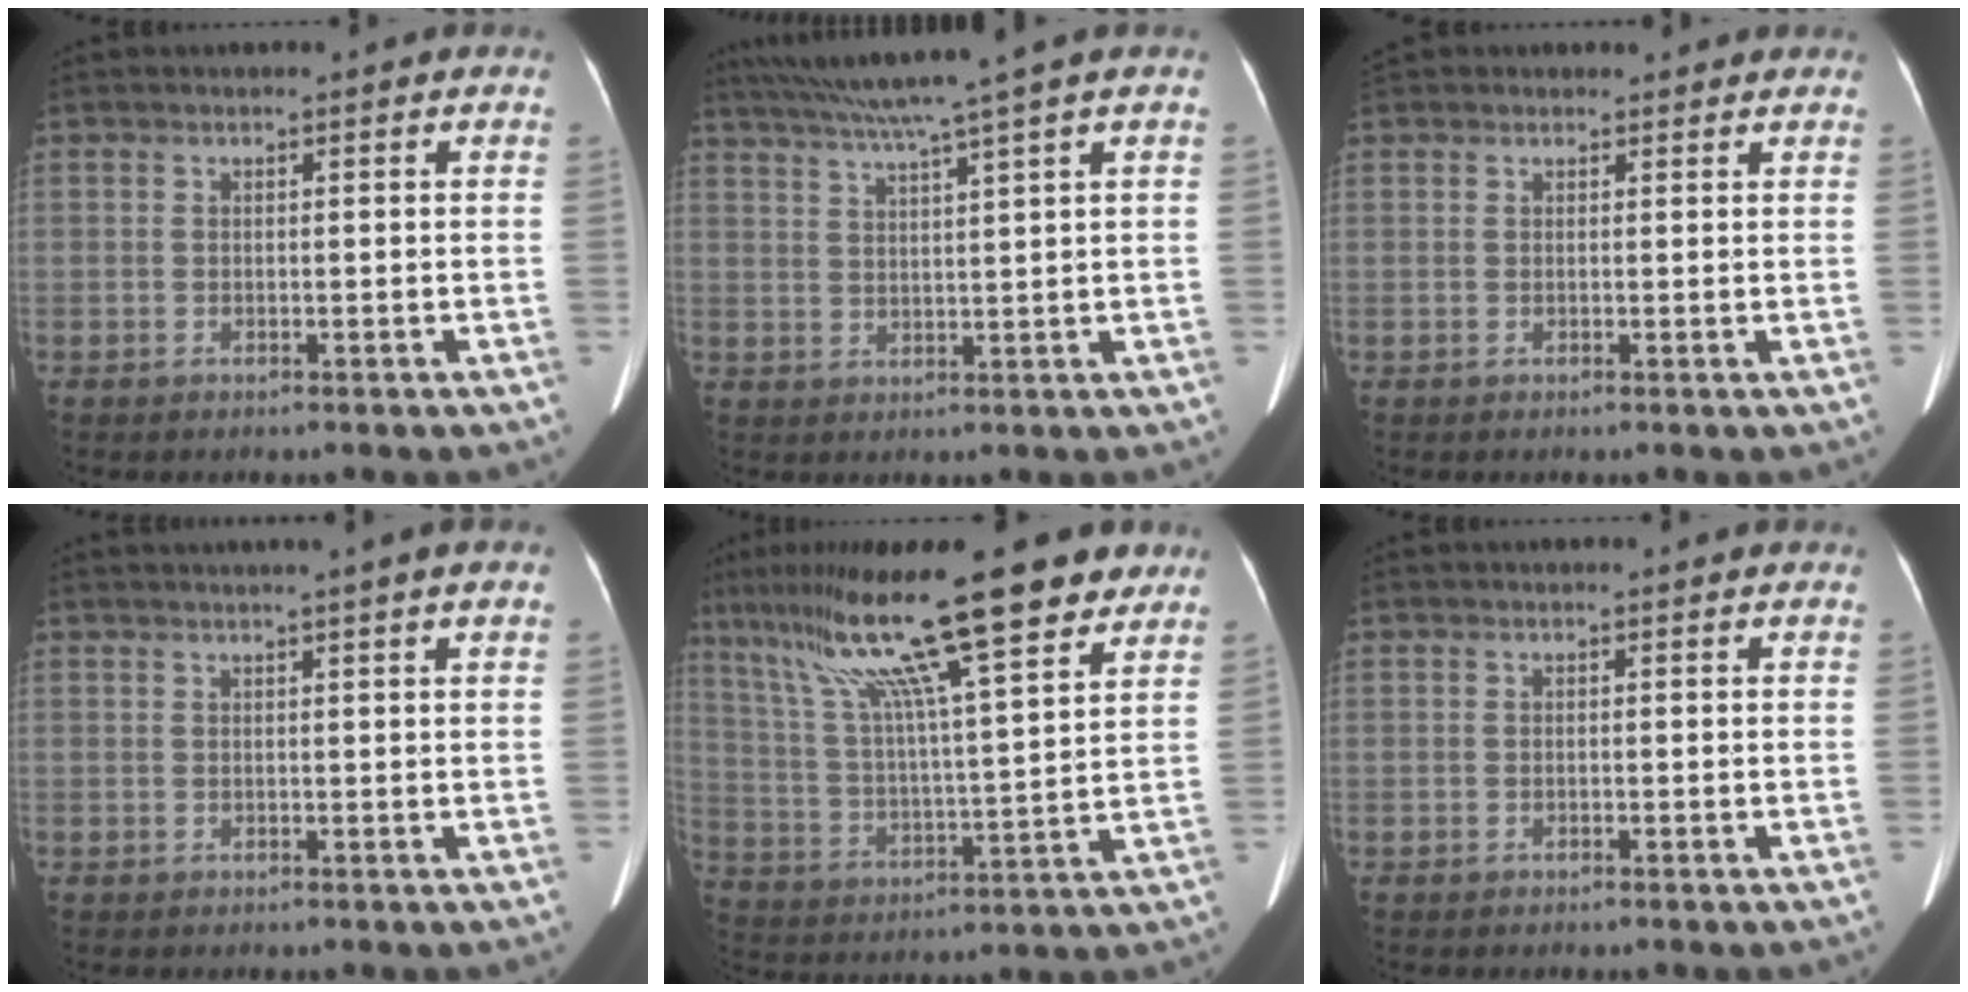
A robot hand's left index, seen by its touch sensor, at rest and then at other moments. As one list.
[{"total": 9.0, "force": [7.0, -2.3, 5.1], "torque": [-0.086, 0.012, 0.114]}, {"total": 2.3, "force": [2.1, 0.9, 0.0], "torque": [-0.001, 0.015, 0.029]}, {"total": 3.8, "force": [2.6, -0.3, 2.7], "torque": [-0.039, 0.025, 0.035]}, {"total": 22.9, "force": [15.4, 2.0, 16.8], "torque": [-0.299, 0.035, 0.258]}, {"total": 0.0}]